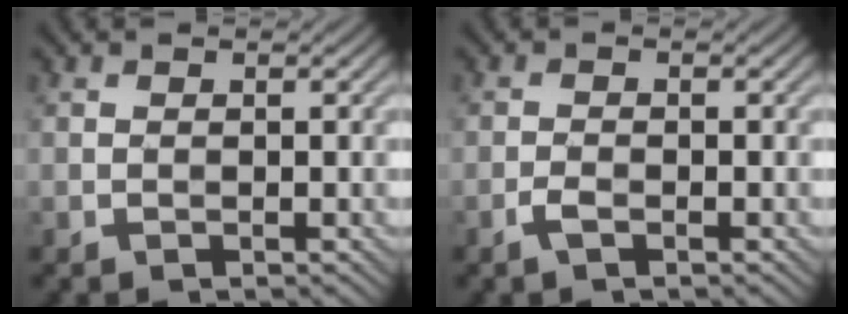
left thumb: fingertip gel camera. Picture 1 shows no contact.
{"total": 1.4, "force": [-1.0, 0.3, 1.0], "torque": [-0.025, 0.001, -0.021]}